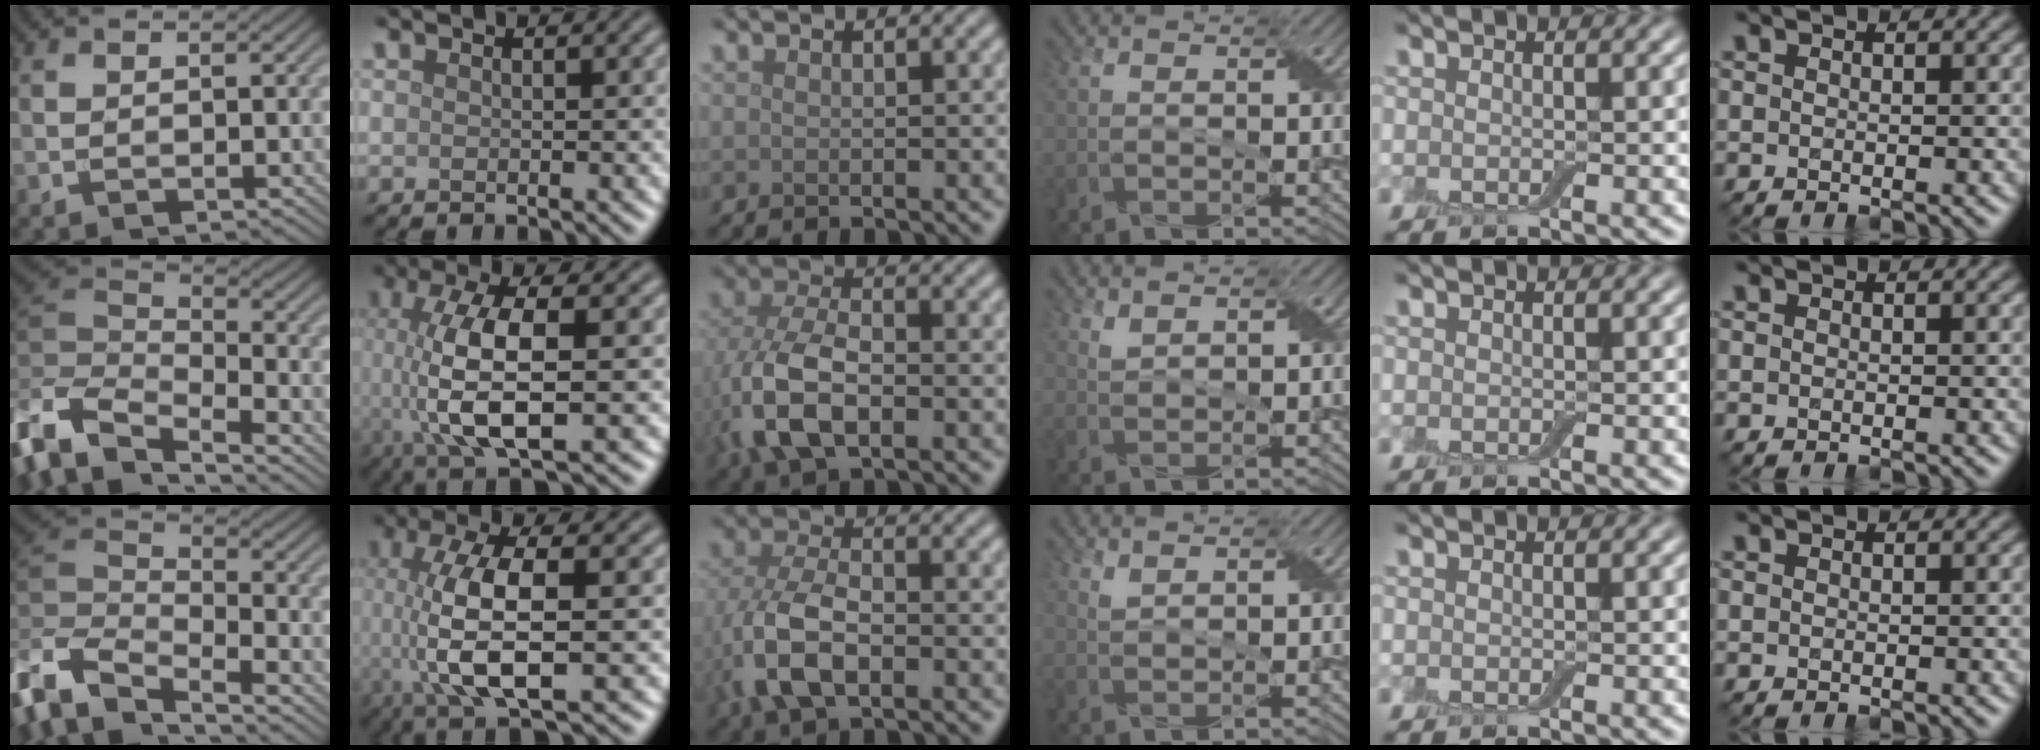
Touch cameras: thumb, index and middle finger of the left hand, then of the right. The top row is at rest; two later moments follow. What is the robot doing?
{"motion": "wrap", "object": "adhesive wrap"}